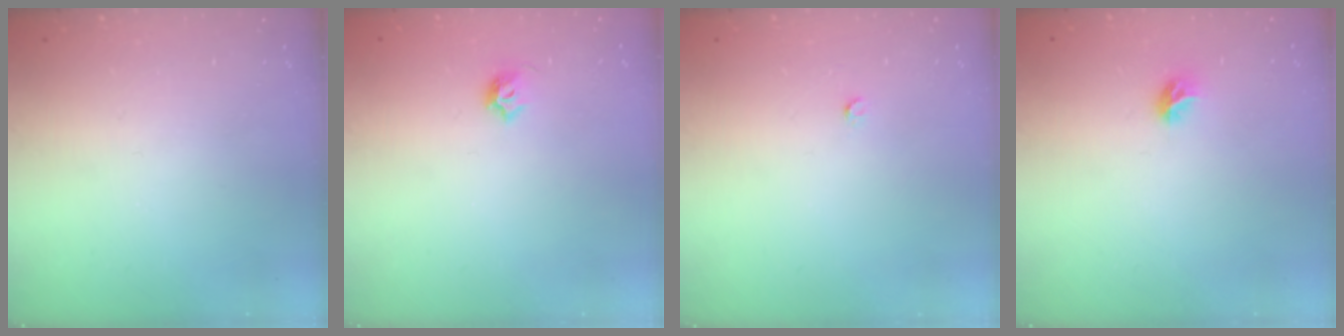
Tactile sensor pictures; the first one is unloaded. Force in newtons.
{"total": 5.0, "press": 4.9, "slide": 0.7}
{"total": 2.2, "press": 2.2, "slide": 0.3}
{"total": 5.4, "press": 5.4, "slide": 0.5}